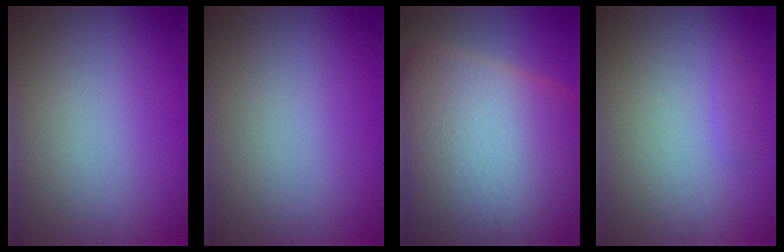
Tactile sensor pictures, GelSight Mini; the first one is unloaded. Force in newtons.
{"total": 0.0}
{"total": 22.3, "press": 22.3, "slide": 0.8}
{"total": 0.8, "press": 0.8, "slide": 0.1}